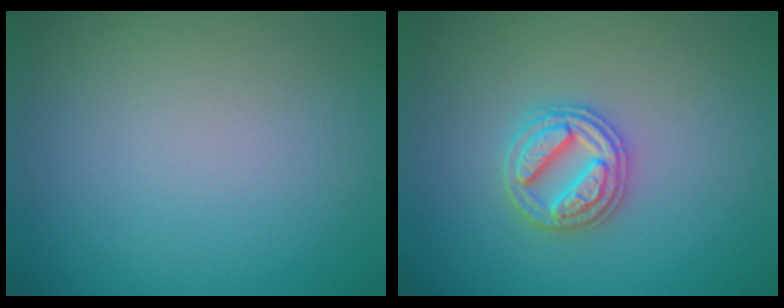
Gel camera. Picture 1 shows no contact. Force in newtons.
{"total": 3.2, "press": 3.2, "slide": 0.6}